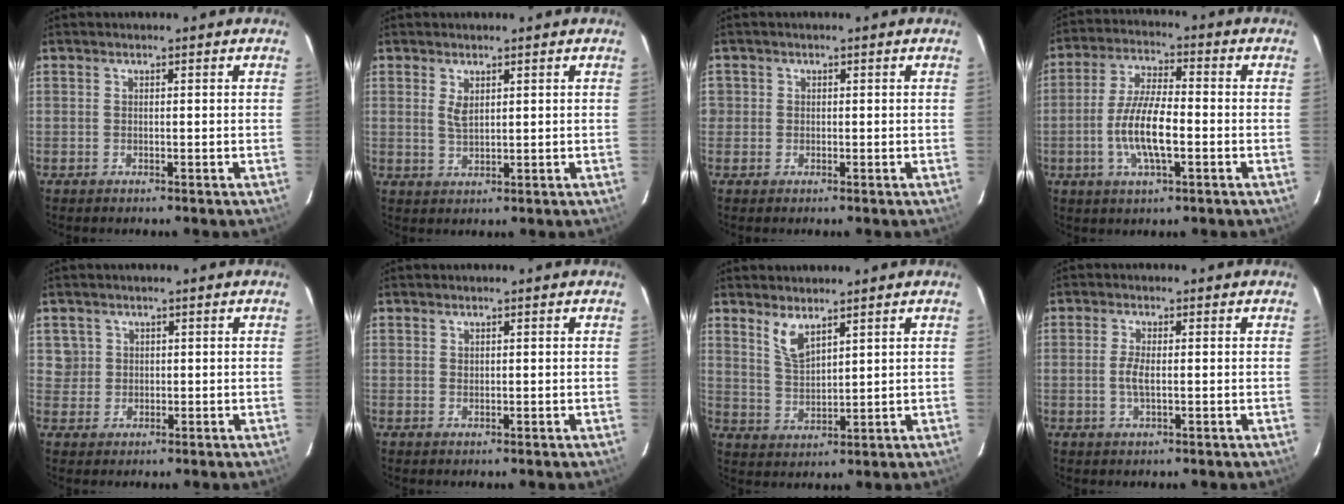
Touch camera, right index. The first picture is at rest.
{"total": 2.5, "force": [1.1, 1.2, 1.9], "torque": [-0.035, 0.000, 0.020]}
{"total": 1.3, "force": [0.0, 1.3, 0.0], "torque": [0.006, 0.007, -0.001]}
{"total": 10.0, "force": [-2.5, 2.8, 9.3], "torque": [-0.186, 0.000, -0.048]}
{"total": 3.0, "force": [1.0, 2.8, -0.1], "torque": [0.022, 0.019, 0.018]}
{"total": 0.8, "force": [0.7, 0.2, 0.2], "torque": [-0.005, 0.000, 0.012]}
{"total": 5.0, "force": [3.6, 1.6, 3.1], "torque": [-0.060, -0.003, 0.076]}
{"total": 2.8, "force": [-0.1, 0.7, 2.7], "torque": [-0.054, -0.002, -0.004]}